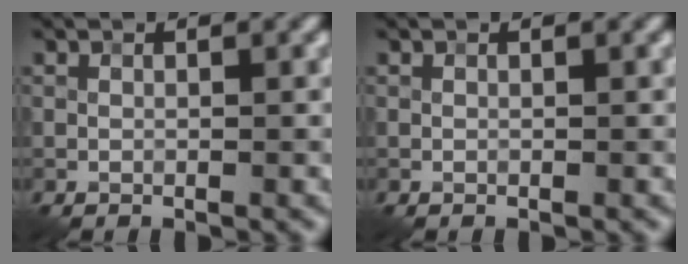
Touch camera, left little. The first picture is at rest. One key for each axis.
{"total": 0.0}